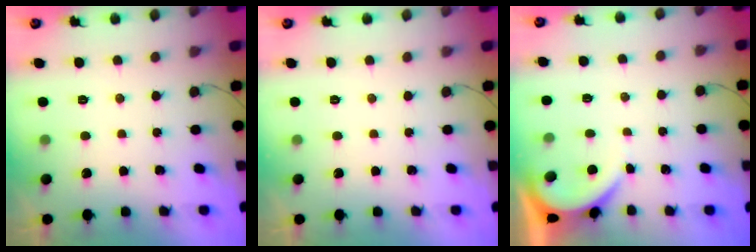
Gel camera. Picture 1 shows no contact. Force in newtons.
{"total": 0.0}
{"total": 2.9, "press": 2.8, "slide": 0.3}